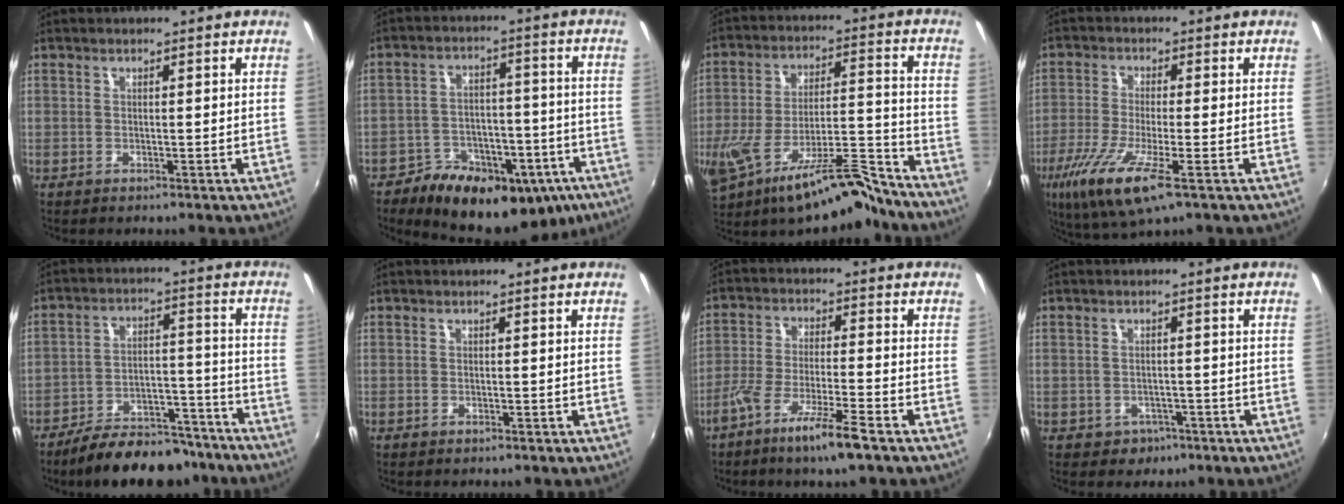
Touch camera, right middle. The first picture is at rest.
{"total": 20.5, "force": [-13.3, 11.3, 10.7], "torque": [-0.191, 0.002, -0.173]}
{"total": 18.4, "force": [-14.0, 4.2, 11.1], "torque": [-0.202, -0.025, -0.220]}
{"total": 11.8, "force": [-6.0, 1.9, 10.0], "torque": [-0.216, -0.043, -0.113]}
{"total": 16.7, "force": [-14.1, 6.0, 6.8], "torque": [-0.122, 0.014, -0.193]}
{"total": 0.0}
{"total": 8.9, "force": [-5.8, 0.2, 6.7], "torque": [-0.141, -0.010, -0.110]}
{"total": 3.6, "force": [-1.7, 3.0, 0.8], "torque": [-0.027, 0.000, -0.018]}